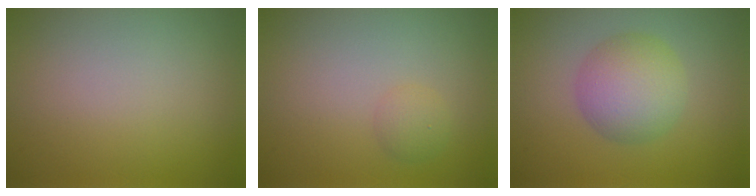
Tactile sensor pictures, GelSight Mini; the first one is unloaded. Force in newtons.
{"total": 1.2, "press": 1.2, "slide": 0.1}
{"total": 5.1, "press": 5.1, "slide": 0.2}